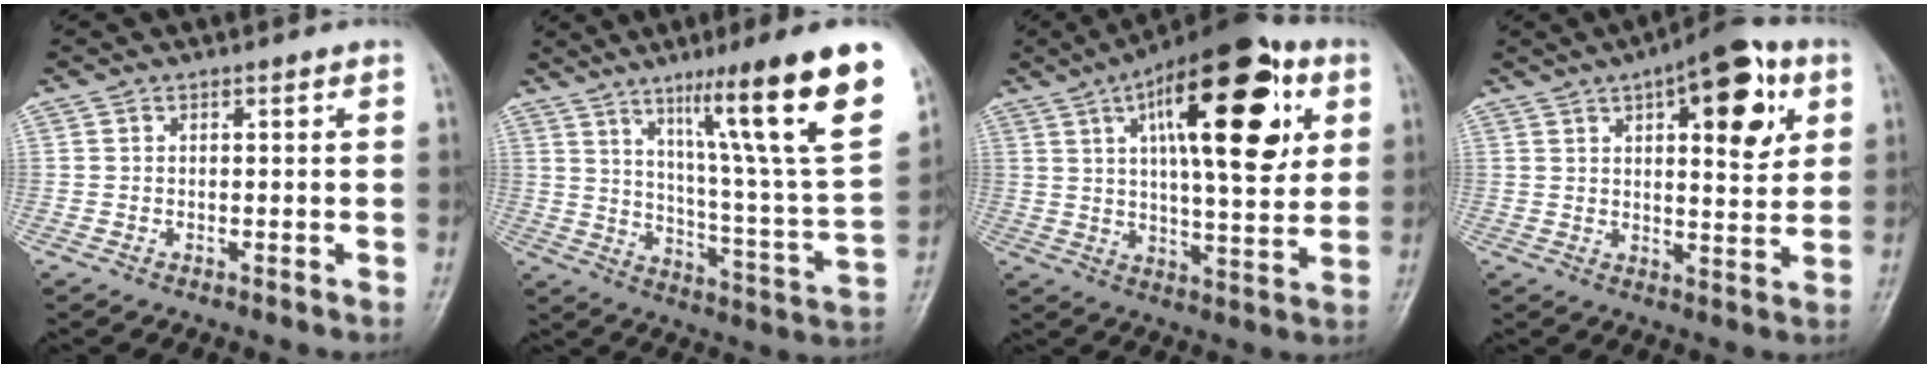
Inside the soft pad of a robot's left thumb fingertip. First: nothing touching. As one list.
[{"total": 24.4, "force": [13.8, 1.8, 20.0], "torque": [-0.275, -0.052, 0.212]}, {"total": 24.1, "force": [8.4, 9.1, 20.7], "torque": [-0.286, -0.008, 0.119]}, {"total": 14.9, "force": [5.9, 5.9, 12.3], "torque": [-0.131, -0.011, 0.075]}]